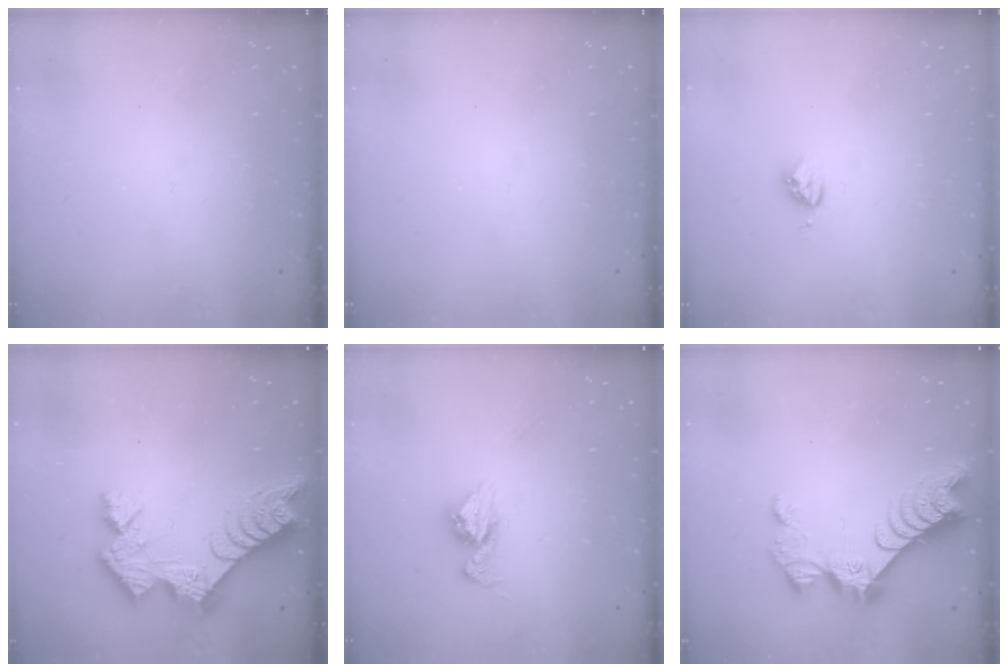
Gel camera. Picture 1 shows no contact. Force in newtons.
{"total": 0.0}
{"total": 3.9, "press": 3.8, "slide": 0.4}
{"total": 13.7, "press": 13.7, "slide": 1.1}
{"total": 11.1, "press": 11.0, "slide": 0.9}
{"total": 11.1, "press": 11.0, "slide": 1.0}